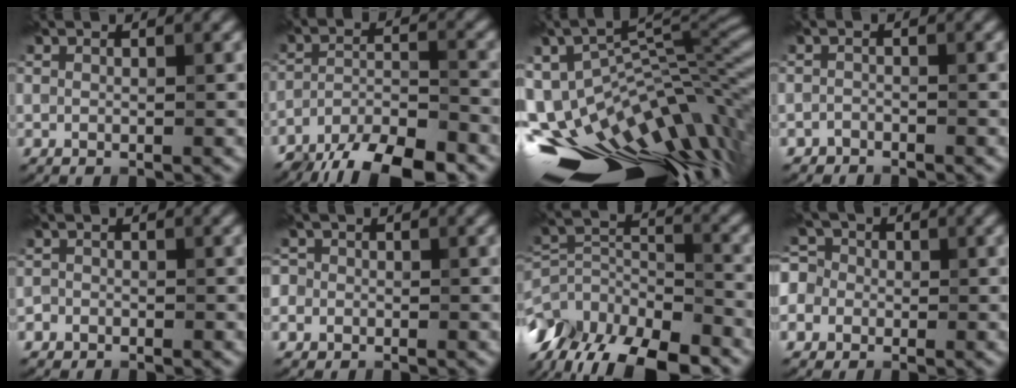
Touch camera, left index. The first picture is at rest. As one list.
[{"total": 9.0, "force": [-7.4, 2.3, 4.6], "torque": [-0.074, -0.004, -0.128]}, {"total": 18.1, "force": [-9.7, 8.6, 12.7], "torque": [-0.210, -0.004, -0.131]}, {"total": 1.1, "force": [-1.0, 0.4, -0.2], "torque": [0.007, 0.003, -0.020]}, {"total": 1.0, "force": [-0.7, 0.6, -0.2], "torque": [0.010, 0.001, -0.015]}, {"total": 2.6, "force": [-0.8, 2.5, 0.4], "torque": [0.014, 0.011, -0.038]}, {"total": 11.6, "force": [-8.8, 4.5, 6.1], "torque": [-0.130, 0.000, -0.146]}, {"total": 6.8, "force": [-1.7, 6.1, 2.4], "torque": [-0.059, 0.017, -0.068]}]